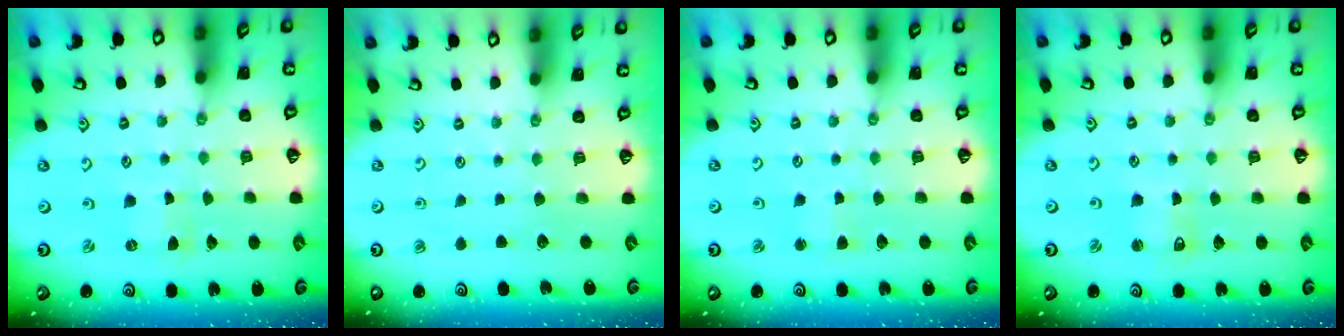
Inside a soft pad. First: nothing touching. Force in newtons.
{"total": 0.0}
{"total": 1.9, "press": 1.9, "slide": 0.3}
{"total": 1.9, "press": 1.9, "slide": 0.3}